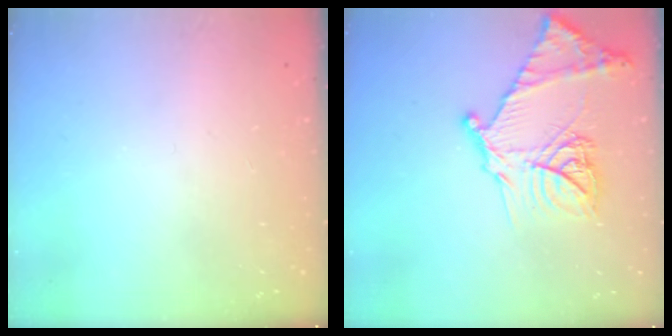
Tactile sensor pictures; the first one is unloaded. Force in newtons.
{"total": 20.3, "press": 20.3, "slide": 1.7}